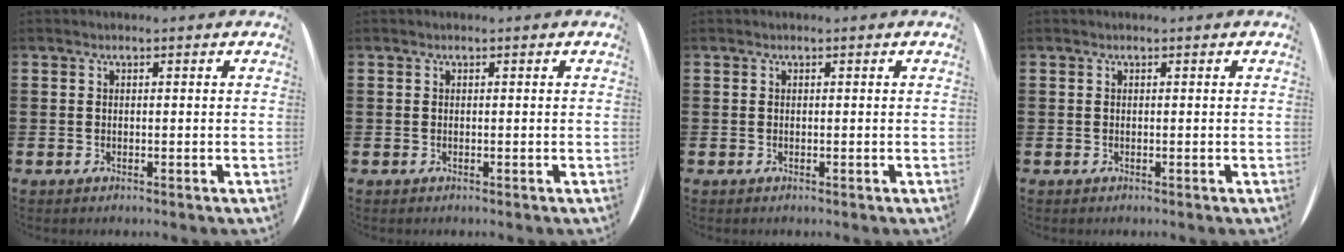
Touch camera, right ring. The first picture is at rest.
{"total": 0.0}
{"total": 0.0}
{"total": 0.0}